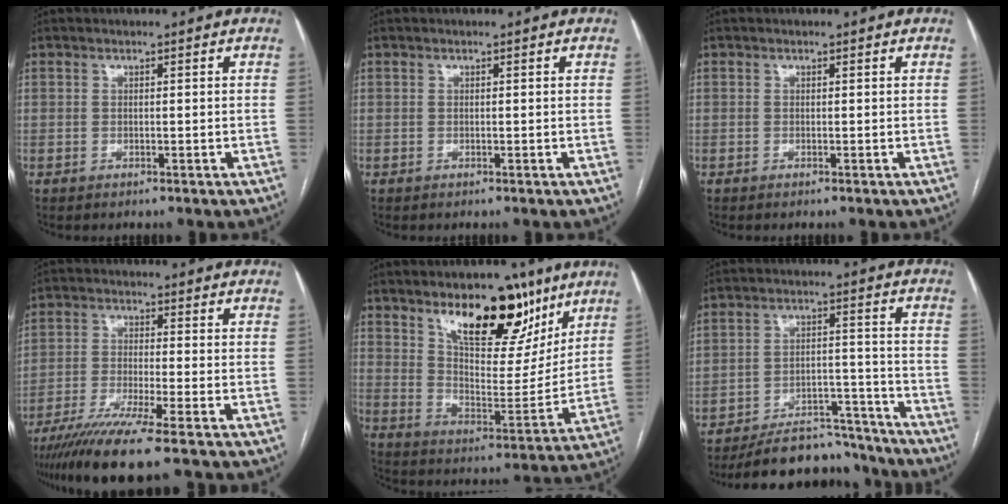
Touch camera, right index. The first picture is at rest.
{"total": 0.0}
{"total": 0.0}
{"total": 10.5, "force": [-7.9, -1.2, 6.8], "torque": [-0.111, -0.031, -0.132]}
{"total": 16.7, "force": [11.0, 6.3, 10.9], "torque": [-0.146, -0.013, 0.182]}
{"total": 14.9, "force": [-14.0, 3.9, 3.1], "torque": [-0.034, 0.028, -0.203]}